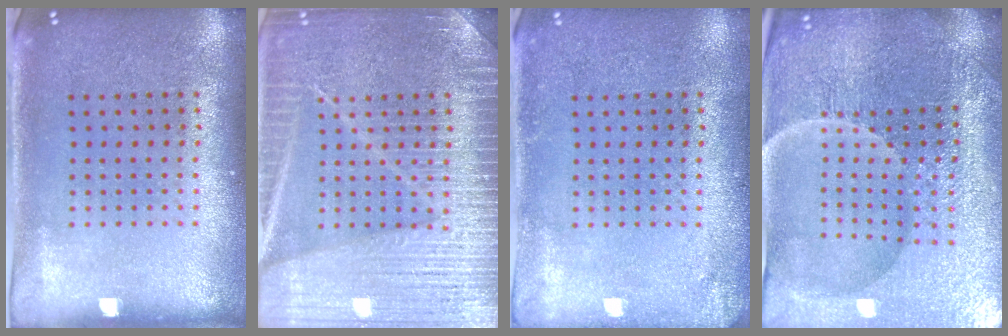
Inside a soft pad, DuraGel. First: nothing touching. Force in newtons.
{"total": 6.8, "press": 6.7, "slide": 0.9}
{"total": 1.2, "press": 1.2, "slide": 0.0}
{"total": 5.2, "press": 5.0, "slide": 1.5}